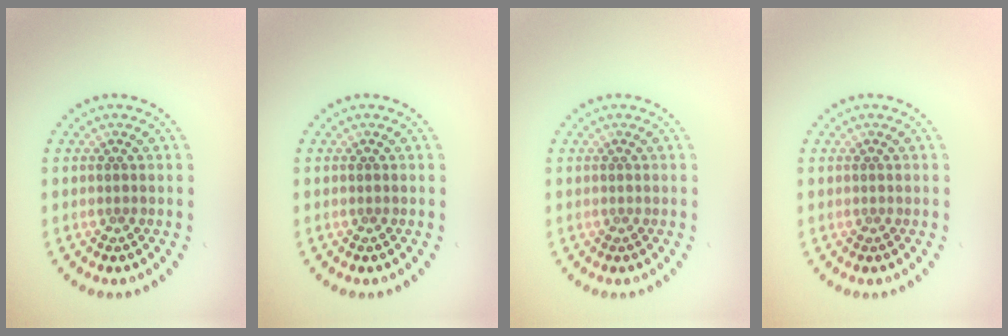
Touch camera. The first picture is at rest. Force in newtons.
{"total": 0.0}
{"total": 0.0}
{"total": 0.0}